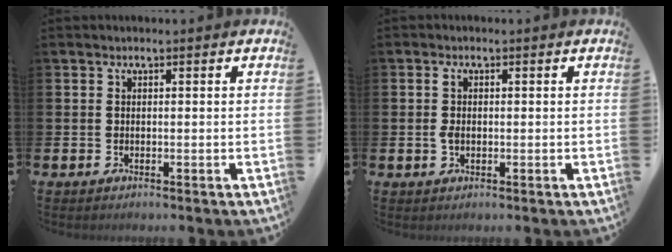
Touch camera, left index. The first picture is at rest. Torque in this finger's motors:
{"motor_torque": [0.38, 0.25, 0.09, 0.04]}